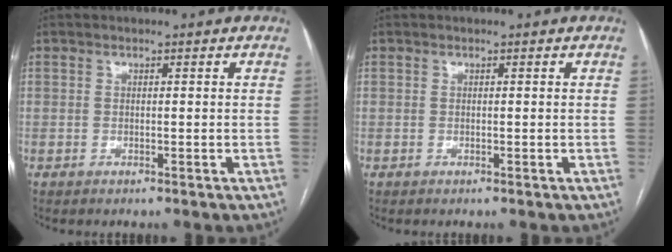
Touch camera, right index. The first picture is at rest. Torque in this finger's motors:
{"motor_torque": [0.00, 0.00, 0.00, 0.00]}